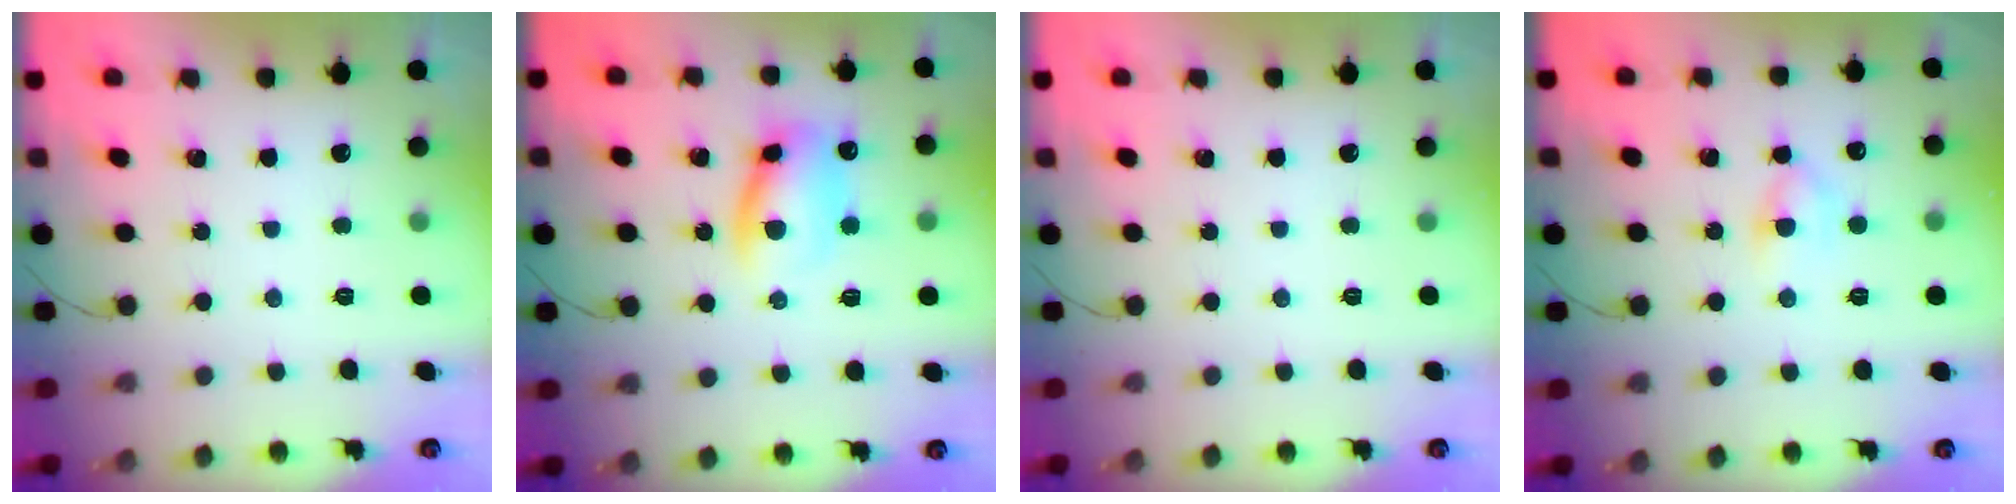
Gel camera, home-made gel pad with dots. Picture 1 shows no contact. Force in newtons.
{"total": 12.0, "press": 11.9, "slide": 1.8}
{"total": 0.0}
{"total": 5.2, "press": 5.0, "slide": 1.3}